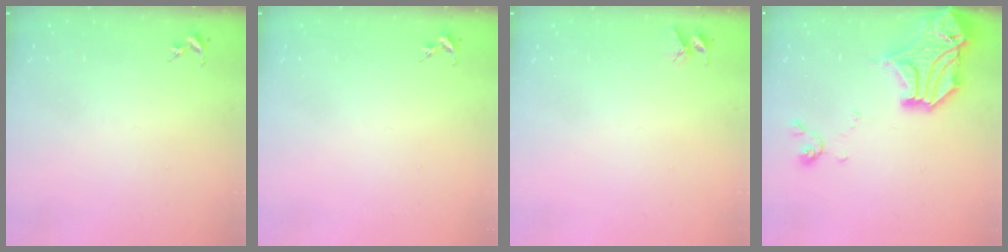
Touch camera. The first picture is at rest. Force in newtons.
{"total": 0.0}
{"total": 4.0, "press": 4.0, "slide": 0.3}
{"total": 20.2, "press": 20.0, "slide": 2.5}